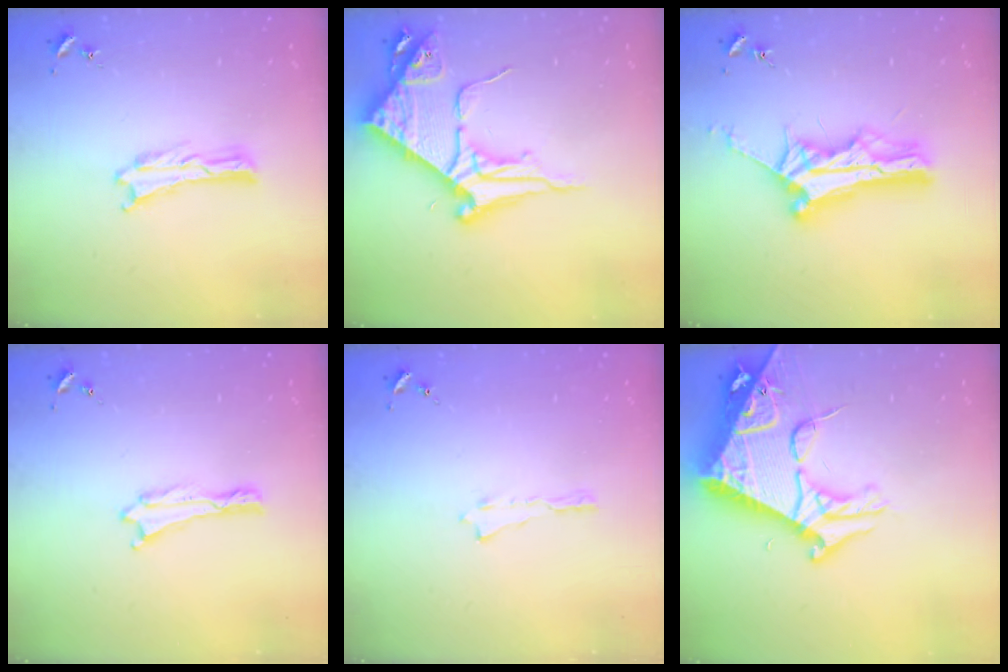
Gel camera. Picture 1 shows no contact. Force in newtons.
{"total": 8.9, "press": 8.9, "slide": 0.8}
{"total": 9.2, "press": 9.2, "slide": 0.4}
{"total": 0.0}
{"total": 0.0}
{"total": 12.0, "press": 11.9, "slide": 1.3}